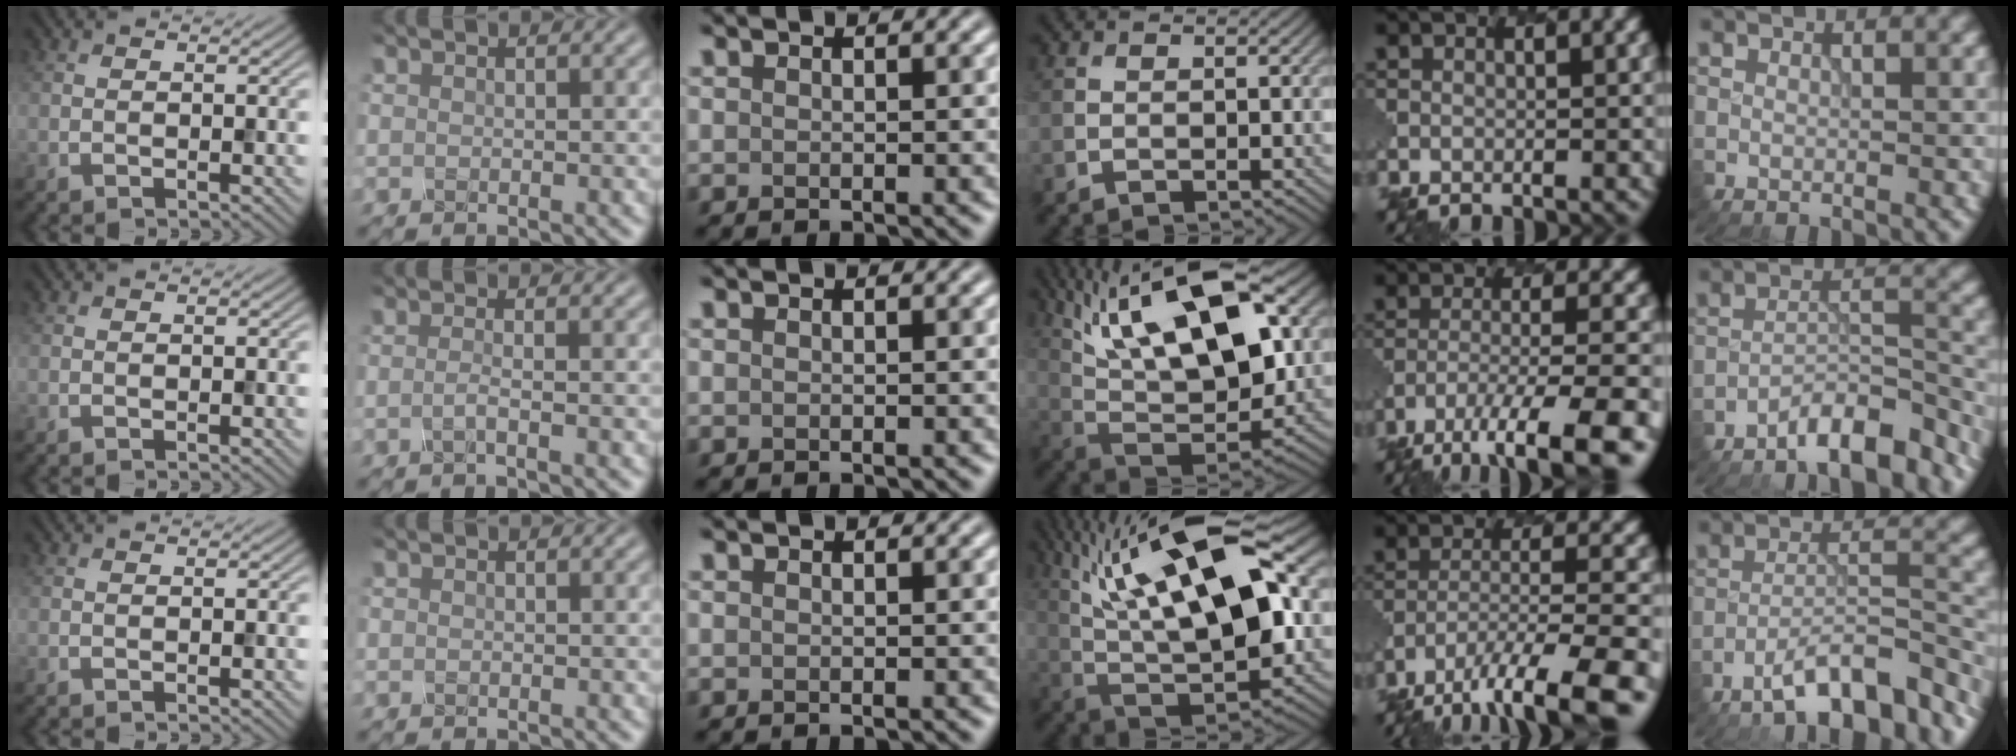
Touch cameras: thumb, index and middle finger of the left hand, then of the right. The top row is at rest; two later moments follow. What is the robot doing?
{"motion": "twist", "object": "rubiks cube"}